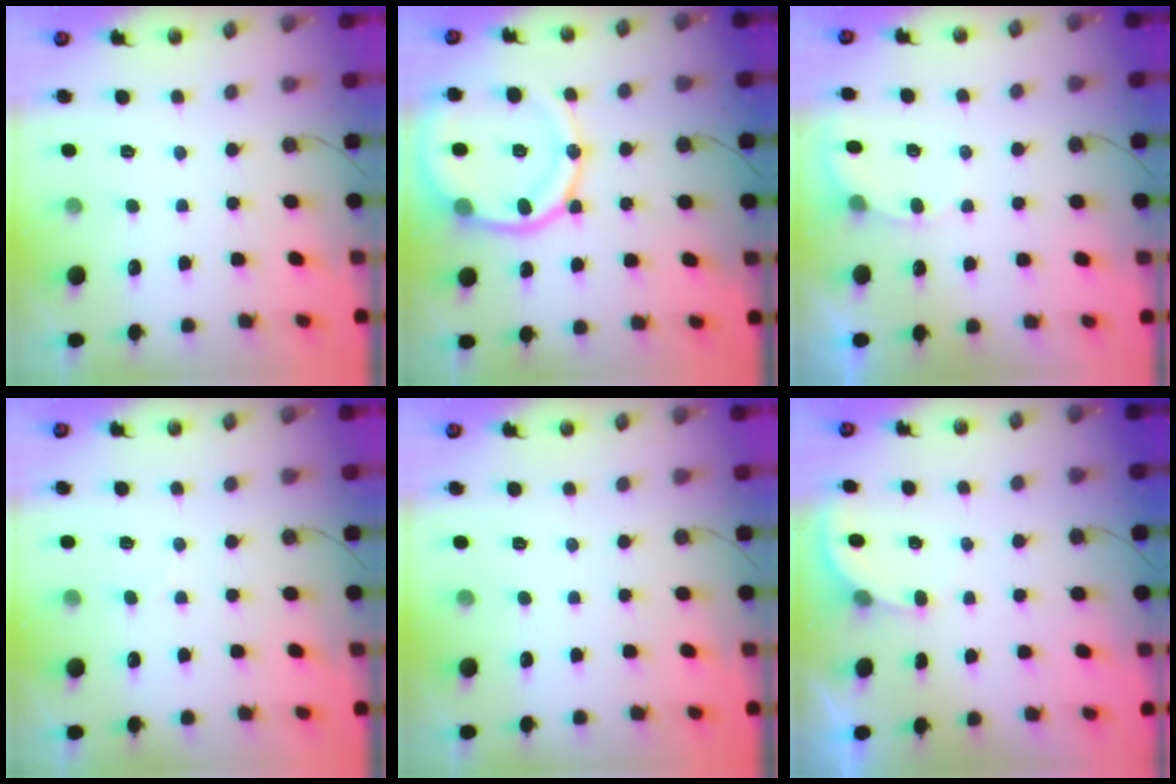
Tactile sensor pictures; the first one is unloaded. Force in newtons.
{"total": 17.1, "press": 17.1, "slide": 1.7}
{"total": 4.5, "press": 4.4, "slide": 1.0}
{"total": 4.4, "press": 4.4, "slide": 0.5}
{"total": 0.0}
{"total": 2.7, "press": 2.7, "slide": 0.2}